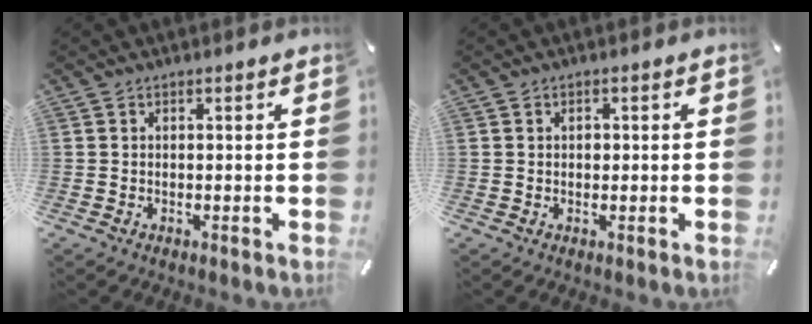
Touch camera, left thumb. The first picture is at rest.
{"total": 1.0, "force": [0.1, 0.8, 0.5], "torque": [-0.005, 0.000, -0.001]}